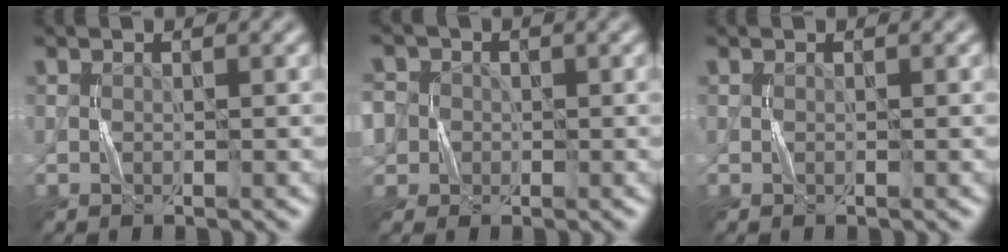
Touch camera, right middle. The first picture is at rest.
{"total": 6.1, "force": [0.7, 5.7, 2.1], "torque": [-0.048, 0.039, -0.021]}
{"total": 0.0}